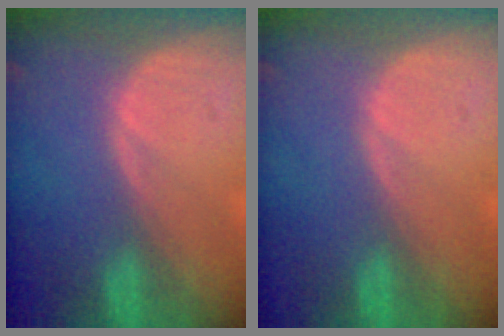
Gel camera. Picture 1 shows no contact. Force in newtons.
{"total": 0.0}